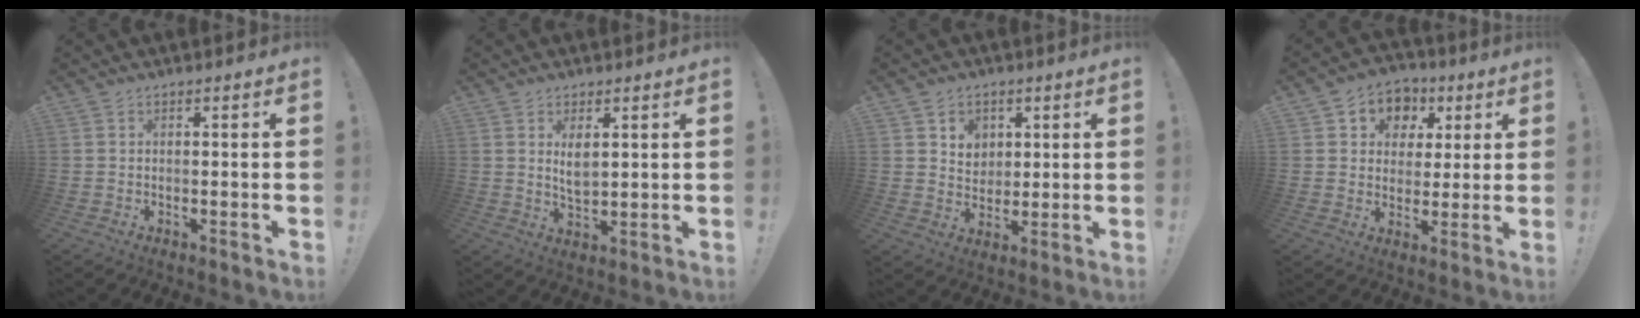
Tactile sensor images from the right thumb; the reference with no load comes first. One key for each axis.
{"total": 5.1, "fx": 1.9, "fy": 2.4, "fz": 4.0, "tx": -0.075, "ty": -0.014, "tz": 0.031}
{"total": 6.5, "fx": 3.1, "fy": 5.5, "fz": 1.3, "tx": -0.017, "ty": -0.021, "tz": 0.060}
{"total": 8.6, "fx": 2.8, "fy": 7.7, "fz": 2.6, "tx": -0.033, "ty": -0.013, "tz": 0.057}